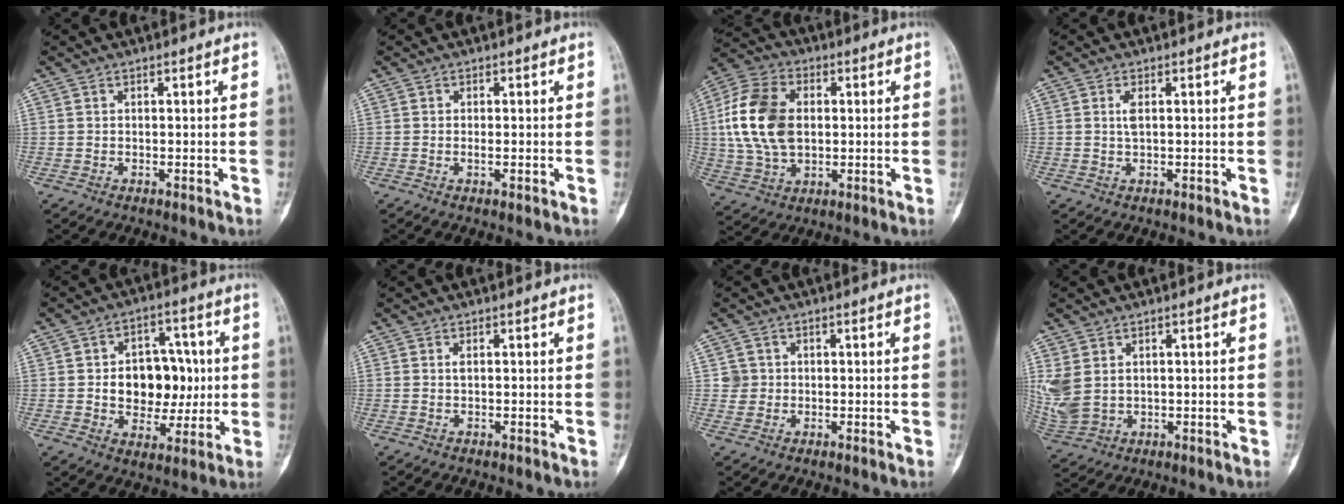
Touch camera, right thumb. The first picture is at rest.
{"total": 1.0, "force": [-0.2, 0.2, 1.0], "torque": [-0.018, -0.002, -0.002]}
{"total": 15.4, "force": [1.4, 10.2, 11.4], "torque": [-0.222, 0.011, 0.024]}
{"total": 1.8, "force": [0.3, 0.6, 1.7], "torque": [-0.038, 0.000, 0.008]}
{"total": 13.5, "force": [0.4, 9.8, 9.2], "torque": [-0.082, 0.015, 0.014]}
{"total": 0.6, "force": [0.0, 0.2, 0.5], "torque": [-0.011, 0.000, 0.000]}
{"total": 2.2, "force": [0.3, 2.2, 0.0], "torque": [0.016, 0.004, 0.003]}
{"total": 7.9, "force": [1.6, 5.8, 5.2], "torque": [-0.130, -0.005, 0.052]}